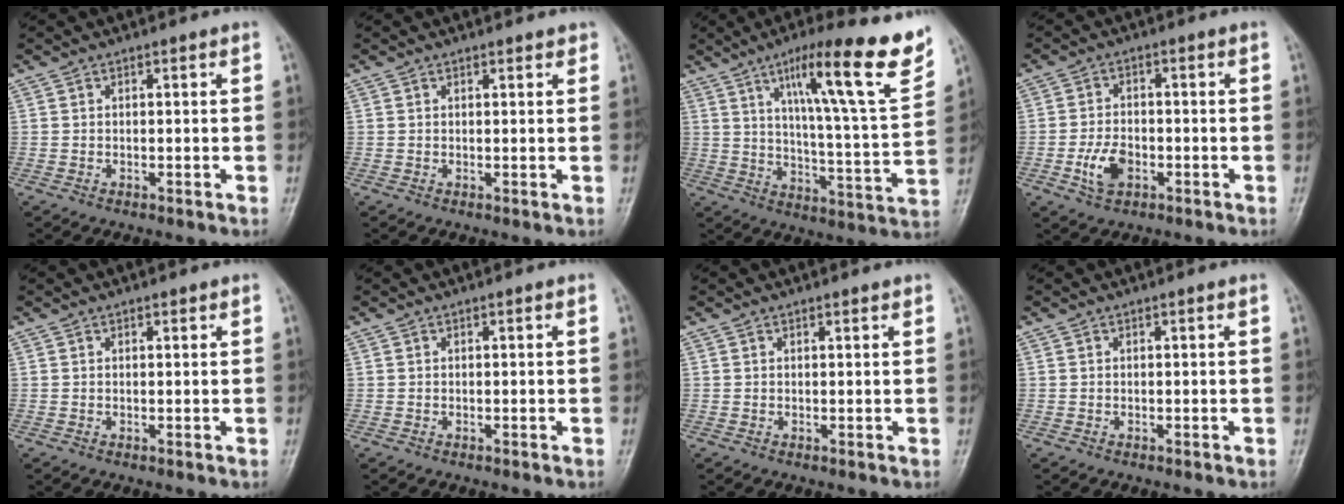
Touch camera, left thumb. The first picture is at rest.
{"total": 1.2, "force": [0.9, 0.6, 0.4], "torque": [0.001, -0.003, 0.007]}
{"total": 21.5, "force": [12.3, 2.7, 17.5], "torque": [-0.232, -0.047, 0.186]}
{"total": 5.7, "force": [-2.0, 3.7, 3.9], "torque": [-0.070, 0.008, -0.039]}
{"total": 0.7, "force": [0.5, 0.4, 0.4], "torque": [-0.002, -0.002, 0.004]}
{"total": 0.0}
{"total": 0.8, "force": [0.6, 0.3, 0.3], "torque": [-0.006, -0.004, 0.007]}
{"total": 0.0}